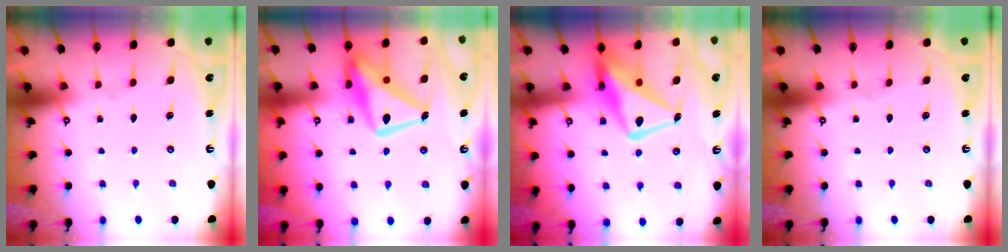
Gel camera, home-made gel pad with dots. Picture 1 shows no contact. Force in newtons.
{"total": 17.8, "press": 17.8, "slide": 1.6}
{"total": 15.2, "press": 15.1, "slide": 1.6}
{"total": 0.0}